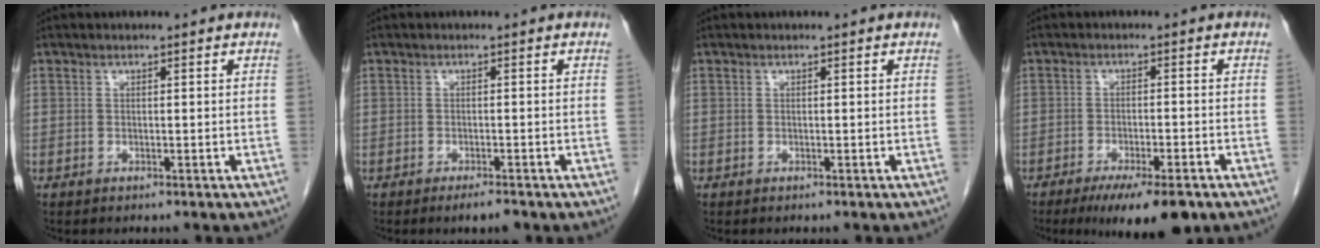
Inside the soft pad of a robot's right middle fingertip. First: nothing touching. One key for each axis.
{"total": 2.1, "fx": -1.6, "fy": 0.3, "fz": 1.4, "tx": -0.023, "ty": -0.003, "tz": -0.022}
{"total": 0.0}
{"total": 9.4, "fx": -6.5, "fy": 1.9, "fz": 6.5, "tx": -0.094, "ty": -0.016, "tz": -0.097}